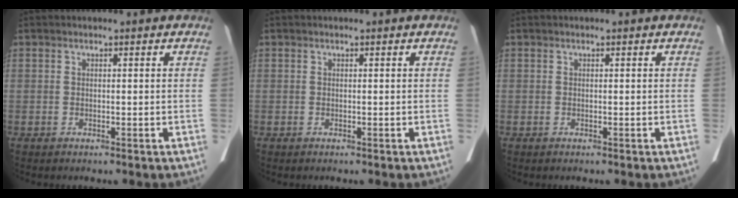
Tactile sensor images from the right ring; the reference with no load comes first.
{"total": 0.0}
{"total": 0.0}